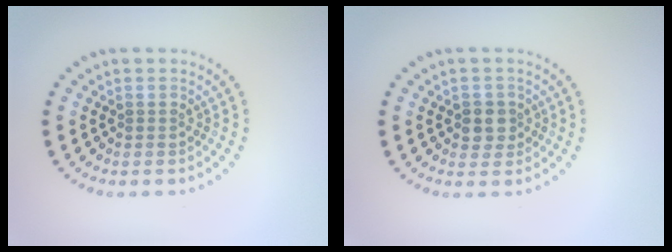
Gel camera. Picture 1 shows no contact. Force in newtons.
{"total": 2.0, "press": 1.9, "slide": 0.7}